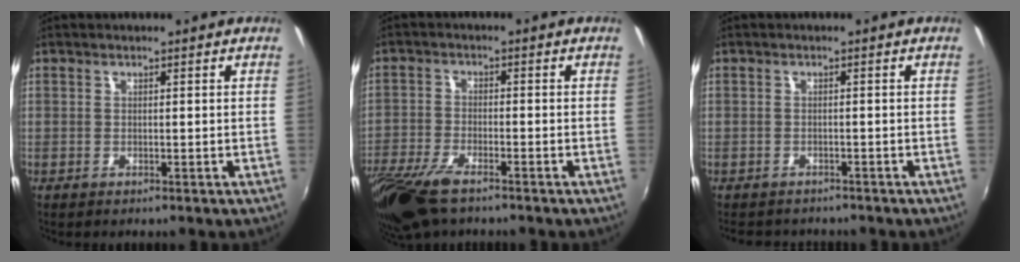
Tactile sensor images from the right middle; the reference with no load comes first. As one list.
[{"total": 12.1, "force": [-8.6, 4.1, 7.4], "torque": [-0.176, -0.041, -0.166]}, {"total": 4.3, "force": [-3.8, 1.5, 1.1], "torque": [-0.028, -0.016, -0.058]}]